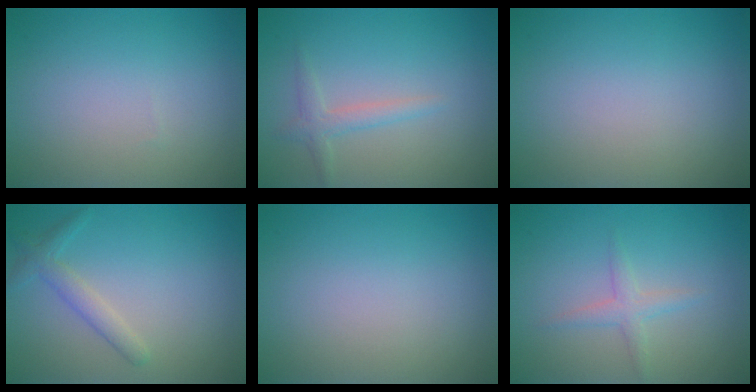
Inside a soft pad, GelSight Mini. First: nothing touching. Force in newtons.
{"total": 1.6, "press": 1.6, "slide": 0.1}
{"total": 0.0}
{"total": 2.0, "press": 2.0, "slide": 0.1}
{"total": 0.0}
{"total": 1.6, "press": 1.6, "slide": 0.1}